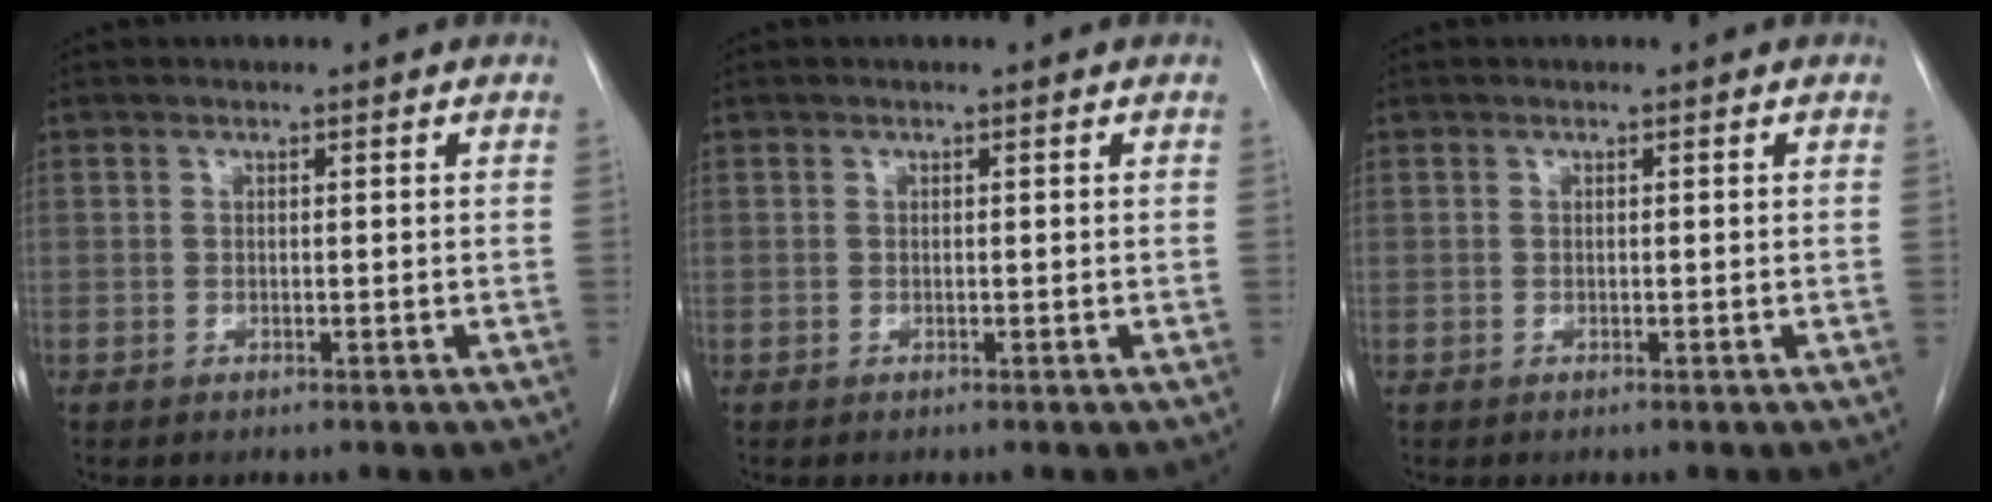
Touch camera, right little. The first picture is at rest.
{"total": 0.0}
{"total": 0.0}